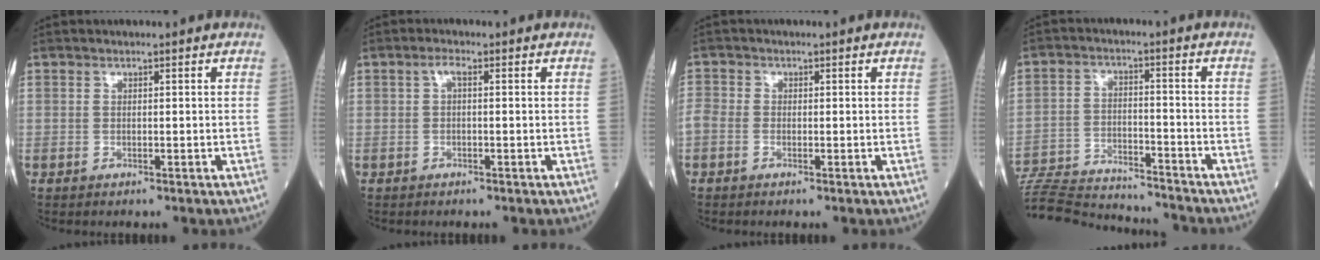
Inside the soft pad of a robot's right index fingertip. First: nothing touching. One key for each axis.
{"total": 1.4, "fx": 0.2, "fy": 0.3, "fz": 1.3, "tx": -0.025, "ty": 0.004, "tz": 0.004}
{"total": 2.1, "fx": -0.7, "fy": 1.5, "fz": 1.2, "tx": -0.037, "ty": 0.004, "tz": -0.015}
{"total": 16.9, "fx": -16.4, "fy": 1.2, "fz": 3.9, "tx": -0.082, "ty": -0.001, "tz": -0.252}